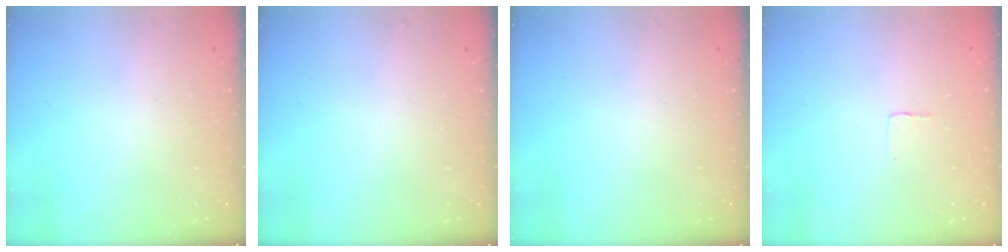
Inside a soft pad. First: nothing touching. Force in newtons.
{"total": 0.0}
{"total": 0.0}
{"total": 1.9, "press": 1.9, "slide": 0.1}